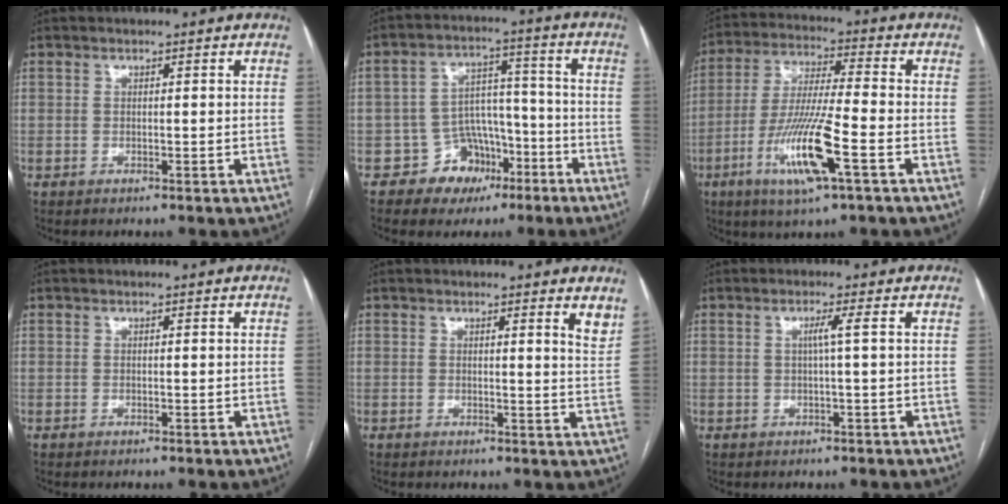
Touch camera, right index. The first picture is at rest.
{"total": 8.0, "force": [-4.4, 6.4, 1.8], "torque": [-0.013, 0.031, -0.057]}
{"total": 13.2, "force": [-5.2, 0.6, 12.2], "torque": [-0.245, -0.017, -0.094]}
{"total": 0.0}
{"total": 3.1, "force": [2.5, -0.1, 1.8], "torque": [-0.026, -0.019, 0.016]}
{"total": 1.9, "force": [0.2, -0.6, 1.8], "torque": [-0.032, 0.001, 0.005]}